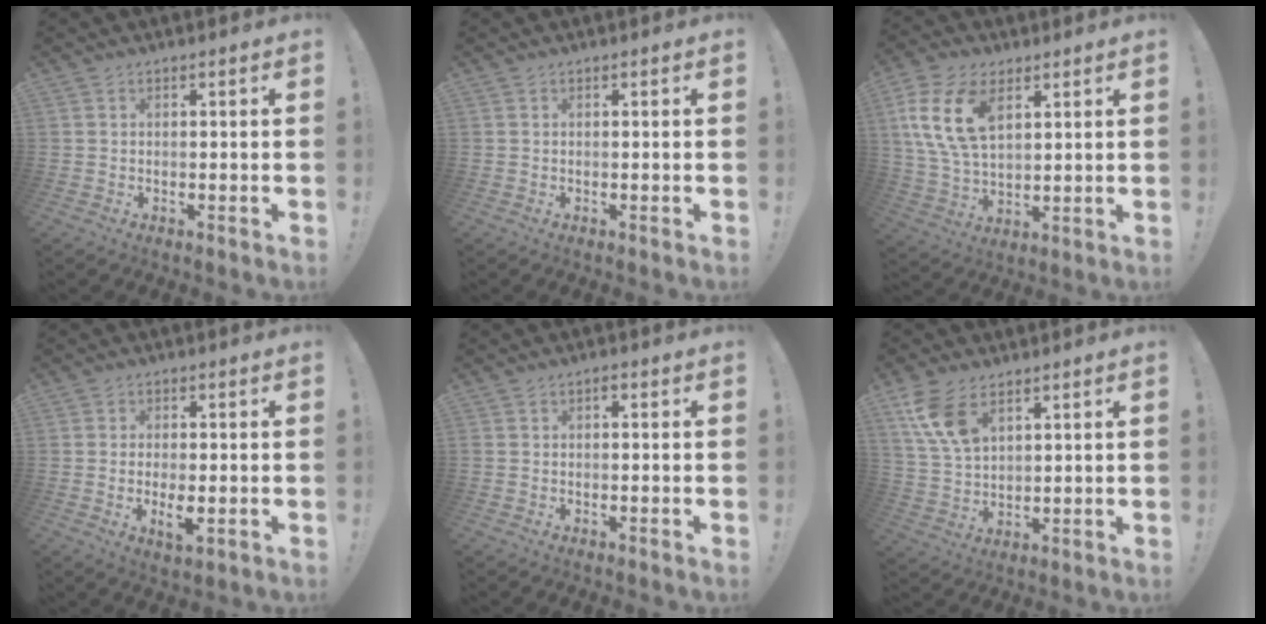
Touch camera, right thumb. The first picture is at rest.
{"total": 0.0}
{"total": 15.6, "force": [6.2, 9.5, 10.6], "torque": [-0.228, -0.010, 0.118]}
{"total": 5.2, "force": [-1.1, 2.1, 4.7], "torque": [-0.080, -0.004, -0.019]}
{"total": 0.7, "force": [-0.4, 0.4, 0.2], "torque": [-0.012, 0.006, -0.009]}
{"total": 10.9, "force": [6.0, 5.9, 6.8], "torque": [-0.134, -0.016, 0.117]}